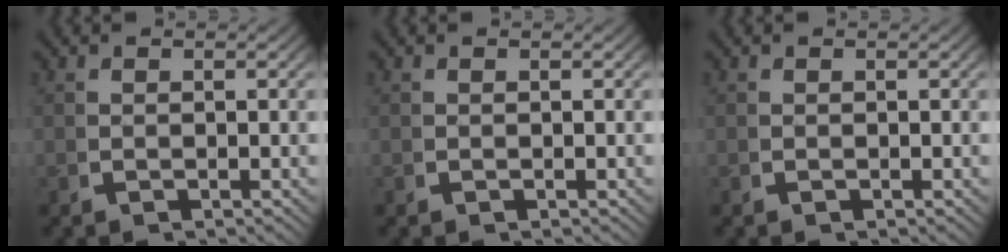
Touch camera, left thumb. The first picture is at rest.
{"total": 0.0}
{"total": 0.0}